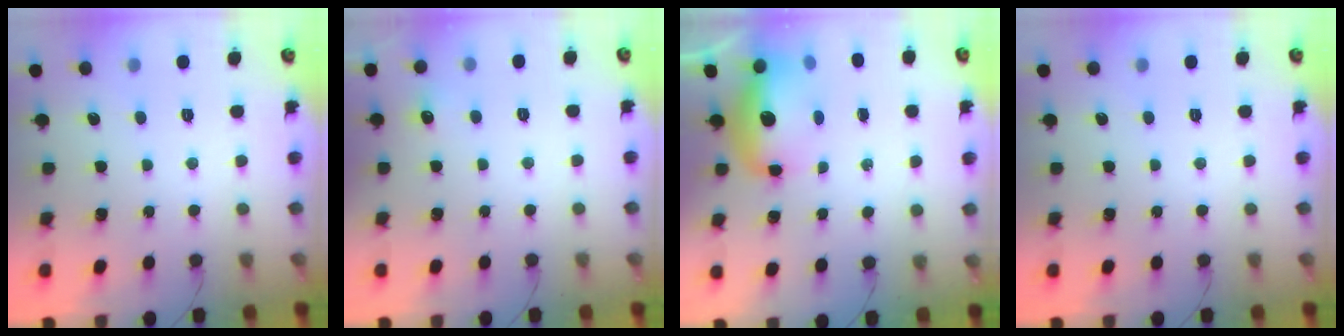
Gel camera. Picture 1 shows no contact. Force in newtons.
{"total": 4.4, "press": 4.2, "slide": 1.3}
{"total": 12.3, "press": 11.9, "slide": 2.7}
{"total": 0.0}